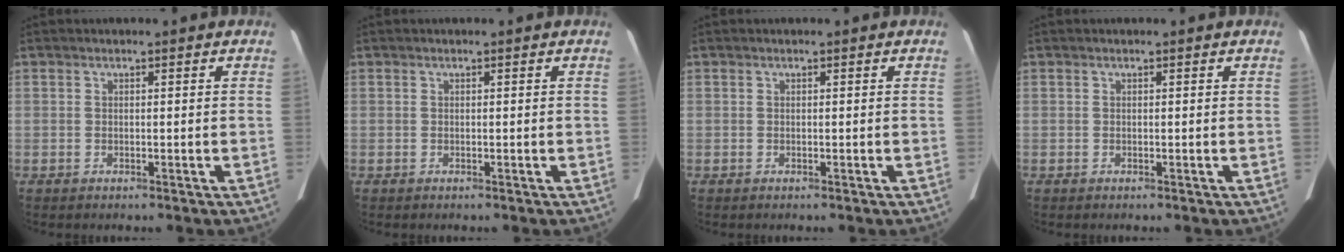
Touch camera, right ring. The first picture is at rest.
{"total": 0.0}
{"total": 0.0}
{"total": 0.0}